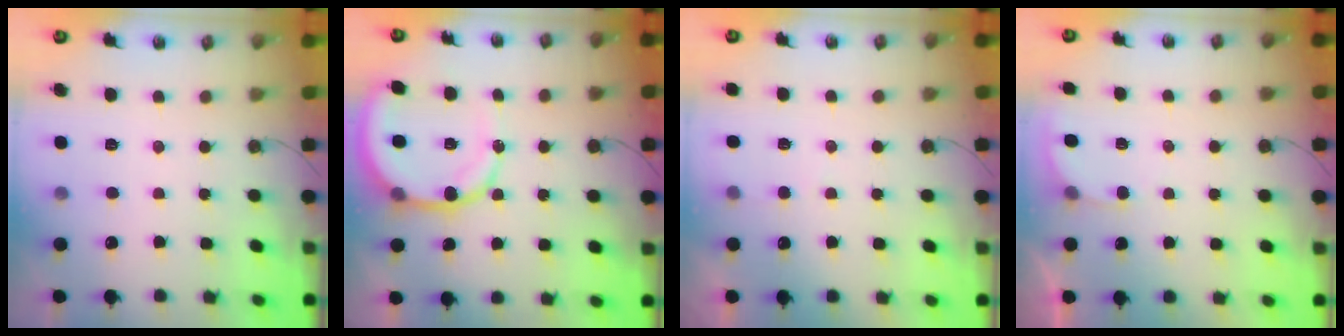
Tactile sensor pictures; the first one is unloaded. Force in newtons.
{"total": 12.1, "press": 11.8, "slide": 2.7}
{"total": 3.0, "press": 2.9, "slide": 0.3}
{"total": 2.7, "press": 2.7, "slide": 0.2}